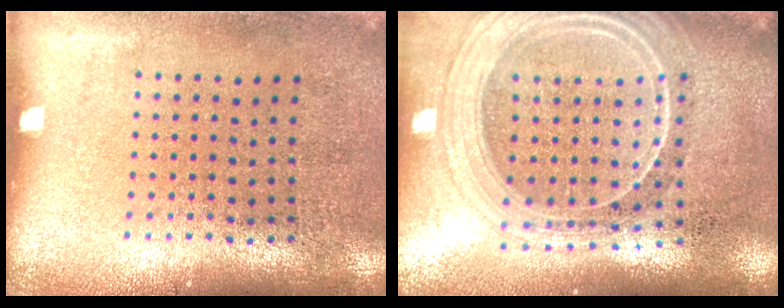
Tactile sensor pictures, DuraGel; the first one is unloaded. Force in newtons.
{"total": 2.3, "press": 2.0, "slide": 1.1}